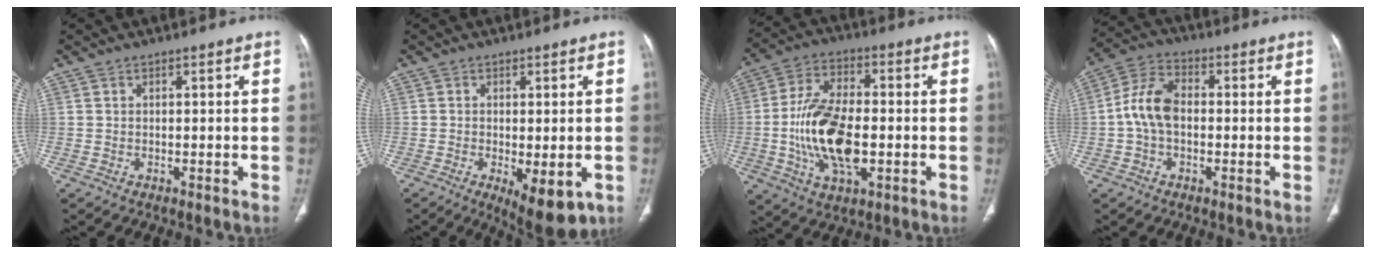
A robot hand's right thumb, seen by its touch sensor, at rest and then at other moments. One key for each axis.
{"total": 8.9, "fx": -3.1, "fy": 3.5, "fz": 7.6, "tx": -0.101, "ty": -0.014, "tz": -0.037}
{"total": 16.4, "fx": -2.4, "fy": 8.2, "fz": 14.0, "tx": -0.270, "ty": 0.009, "tz": -0.043}
{"total": 8.4, "fx": -0.6, "fy": 5.4, "fz": 6.4, "tx": -0.121, "ty": 0.027, "tz": -0.021}